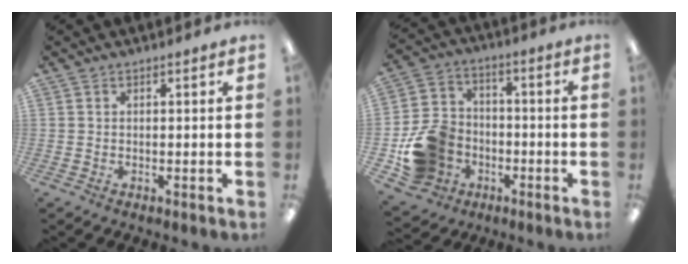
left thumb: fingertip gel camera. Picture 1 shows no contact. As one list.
[{"total": 14.3, "force": [-5.6, 11.9, 5.6], "torque": [-0.121, 0.046, -0.089]}]